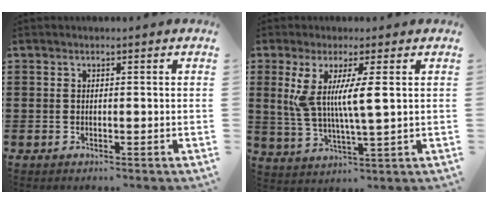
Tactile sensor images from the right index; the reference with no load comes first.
{"total": 7.4, "force": [1.8, 0.6, 7.1], "torque": [-0.150, -0.009, 0.027]}